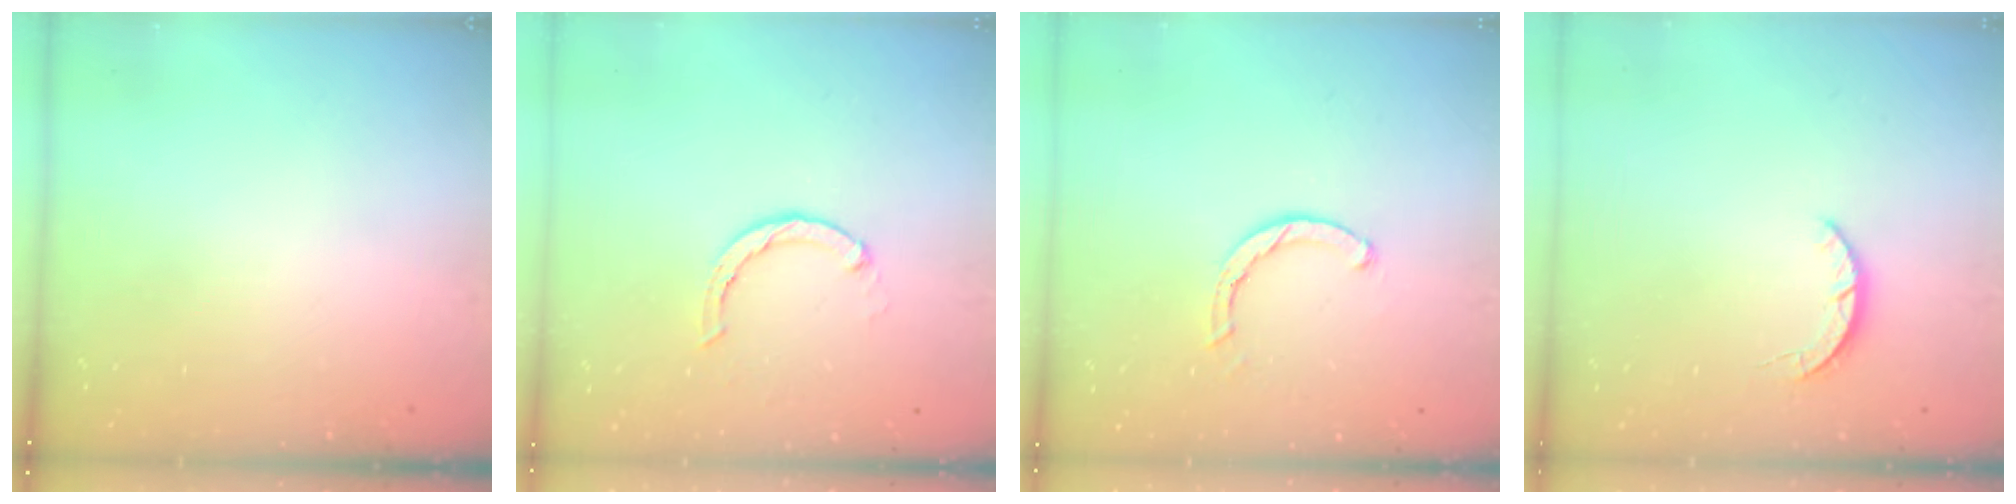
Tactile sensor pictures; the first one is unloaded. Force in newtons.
{"total": 2.3, "press": 2.3, "slide": 0.2}
{"total": 2.4, "press": 2.4, "slide": 0.1}
{"total": 2.2, "press": 2.2, "slide": 0.4}